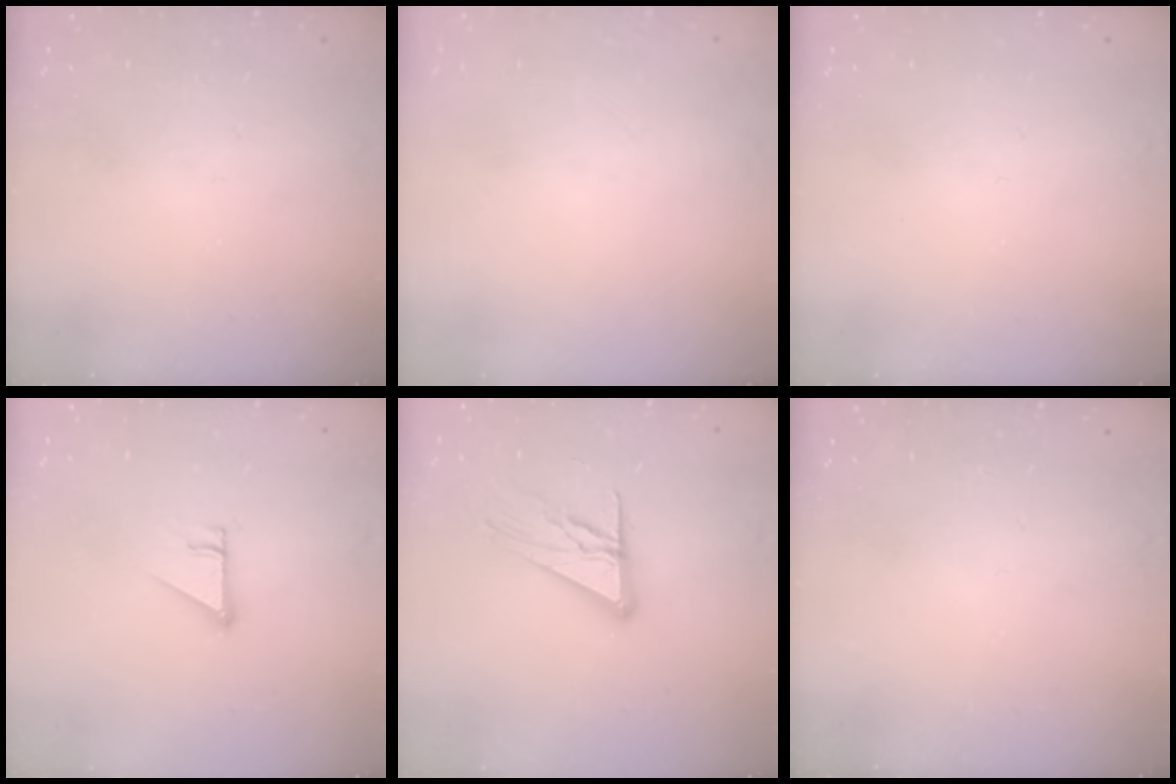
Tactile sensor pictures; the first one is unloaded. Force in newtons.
{"total": 1.6, "press": 1.6, "slide": 0.1}
{"total": 0.0}
{"total": 2.9, "press": 2.9, "slide": 0.1}
{"total": 12.7, "press": 12.6, "slide": 1.1}
{"total": 0.0}